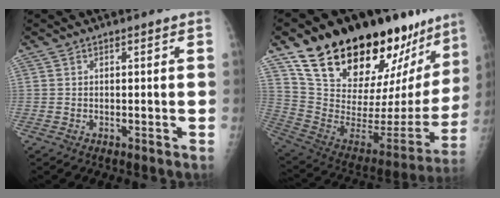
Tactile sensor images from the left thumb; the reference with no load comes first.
{"total": 33.6, "force": [24.9, 11.5, 19.3], "torque": [-0.275, -0.121, 0.379]}